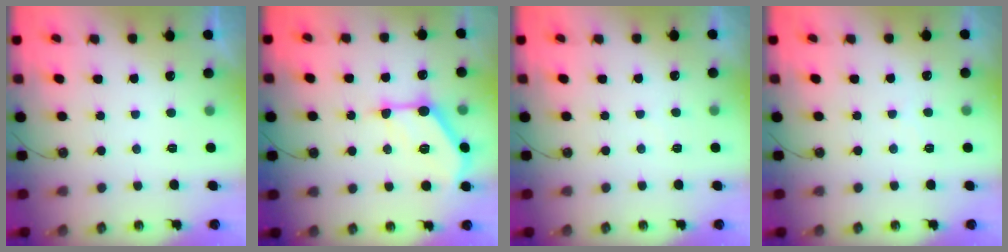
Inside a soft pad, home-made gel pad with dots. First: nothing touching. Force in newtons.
{"total": 15.7, "press": 15.7, "slide": 0.5}
{"total": 2.8, "press": 2.7, "slide": 0.5}
{"total": 4.7, "press": 4.6, "slide": 0.6}